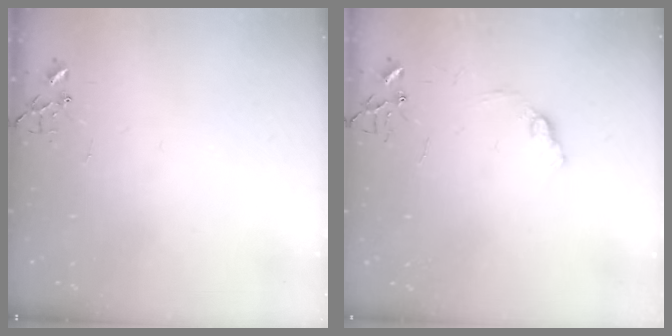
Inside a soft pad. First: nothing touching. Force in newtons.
{"total": 7.2, "press": 7.1, "slide": 0.8}